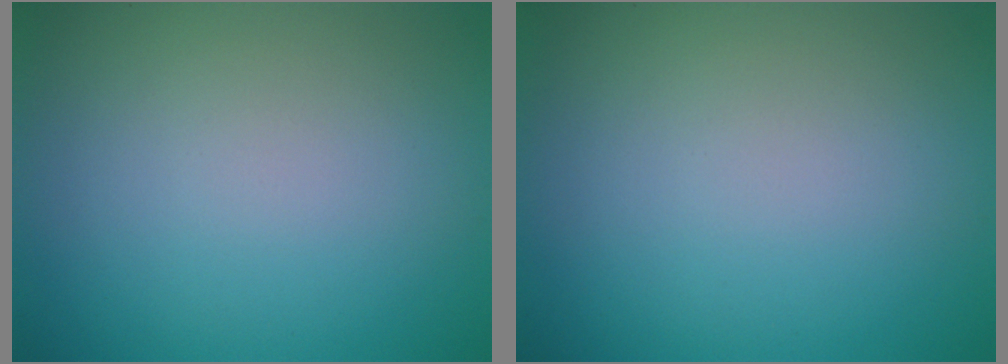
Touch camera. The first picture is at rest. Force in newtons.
{"total": 0.0}